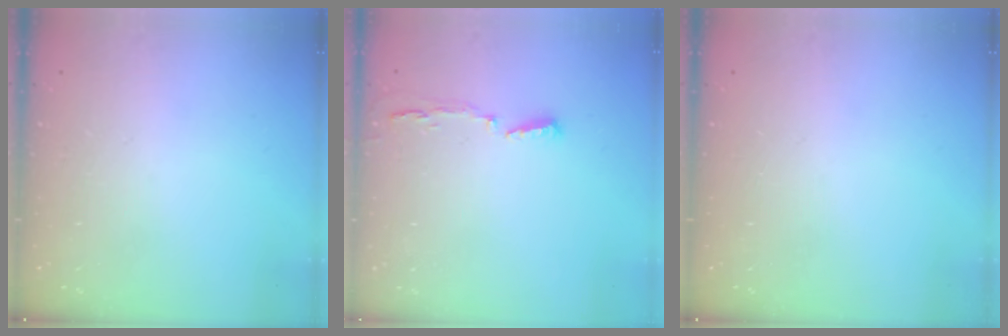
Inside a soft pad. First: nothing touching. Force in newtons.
{"total": 4.1, "press": 4.0, "slide": 1.1}
{"total": 0.0}